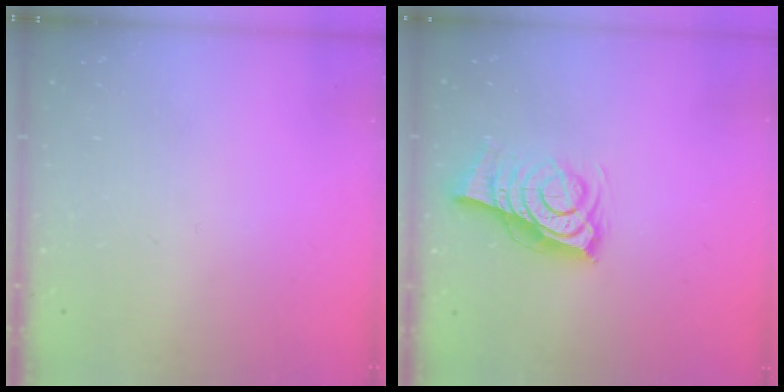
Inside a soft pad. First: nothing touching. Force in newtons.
{"total": 8.7, "press": 8.5, "slide": 1.6}